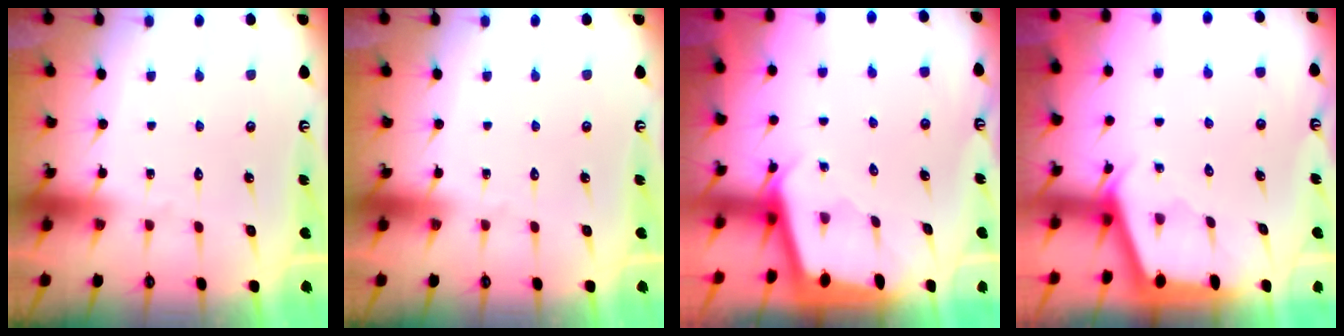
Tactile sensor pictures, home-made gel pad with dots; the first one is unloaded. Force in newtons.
{"total": 0.0}
{"total": 1.8, "press": 1.8, "slide": 0.1}
{"total": 3.3, "press": 3.3, "slide": 0.1}